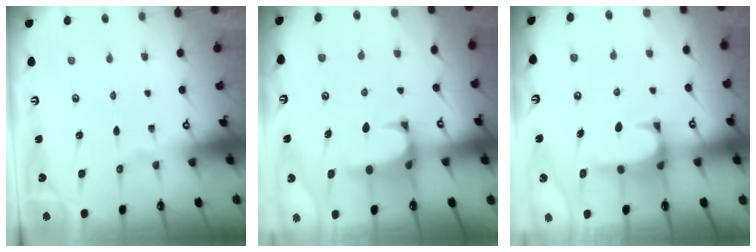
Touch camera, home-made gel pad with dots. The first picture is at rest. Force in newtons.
{"total": 1.3, "press": 0.8, "slide": 1.0}
{"total": 1.4, "press": 1.2, "slide": 0.8}